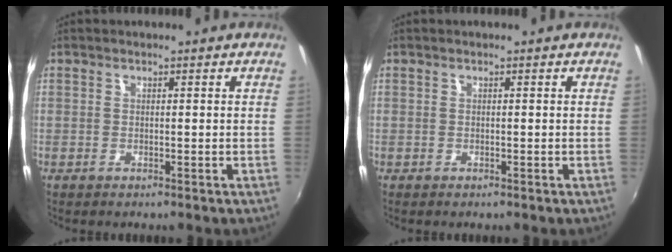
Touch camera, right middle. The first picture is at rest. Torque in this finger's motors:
{"motor_torque": [0.00, -0.03, -0.07, -0.01]}